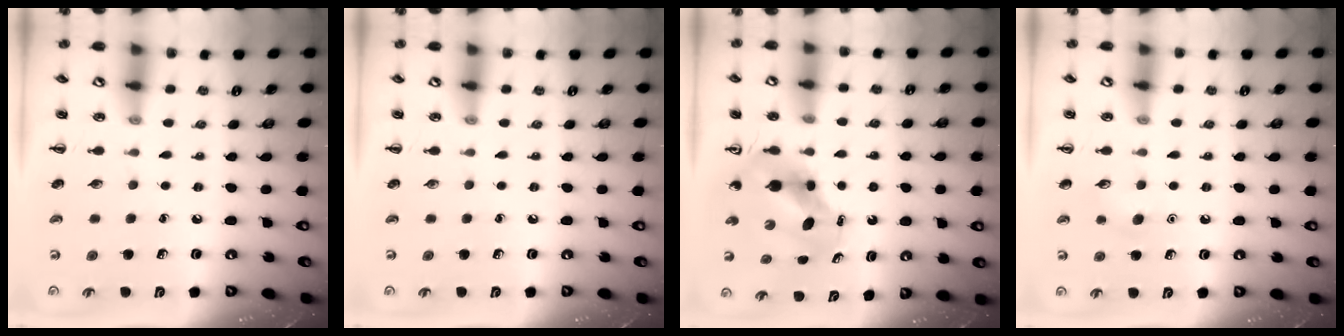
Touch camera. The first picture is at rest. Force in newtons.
{"total": 0.0}
{"total": 5.8, "press": 5.6, "slide": 1.4}
{"total": 4.8, "press": 4.6, "slide": 1.3}